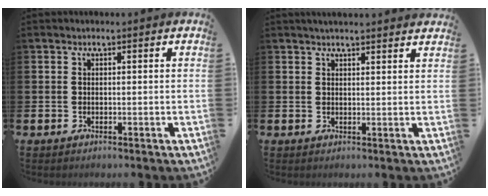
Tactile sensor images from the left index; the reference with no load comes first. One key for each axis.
{"total": 2.3, "fx": 2.3, "fy": -0.1, "fz": 0.3, "tx": -0.009, "ty": -0.007, "tz": 0.042}